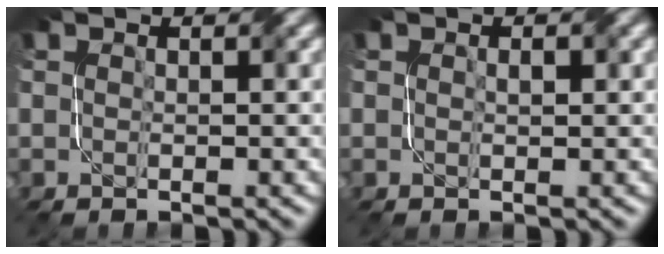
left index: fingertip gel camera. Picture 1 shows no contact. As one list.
[{"total": 0.6, "force": [0.1, 0.3, 0.5], "torque": [-0.002, 0.004, 0.007]}]